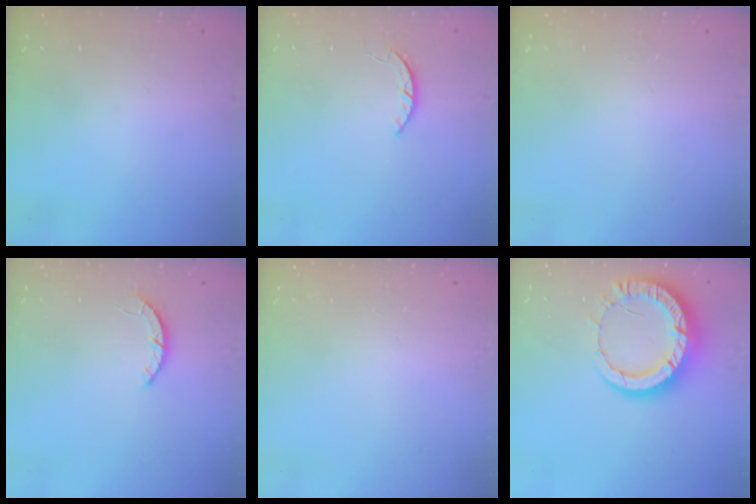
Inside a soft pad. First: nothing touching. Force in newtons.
{"total": 1.9, "press": 1.9, "slide": 0.3}
{"total": 2.4, "press": 2.4, "slide": 0.2}
{"total": 2.2, "press": 2.2, "slide": 0.3}
{"total": 2.6, "press": 2.6, "slide": 0.2}
{"total": 13.5, "press": 13.4, "slide": 1.5}